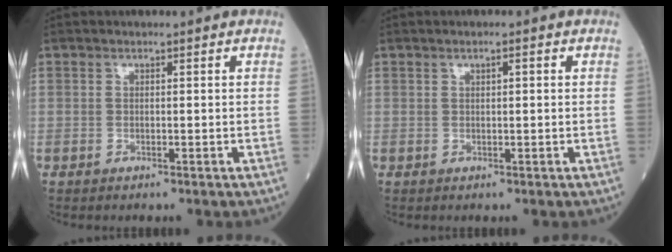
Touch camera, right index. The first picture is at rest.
{"total": 1.1, "force": [0.4, 0.2, 1.0], "torque": [-0.019, 0.003, 0.007]}